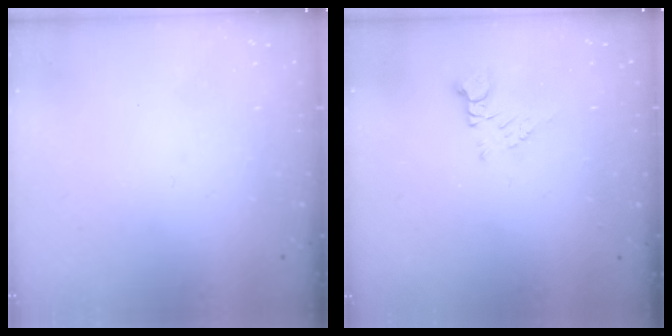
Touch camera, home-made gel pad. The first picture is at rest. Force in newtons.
{"total": 4.6, "press": 4.5, "slide": 0.6}